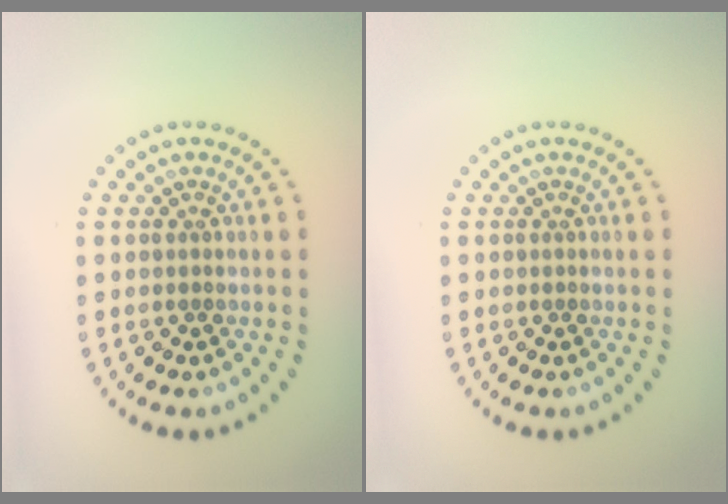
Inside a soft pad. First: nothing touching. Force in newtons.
{"total": 0.0}